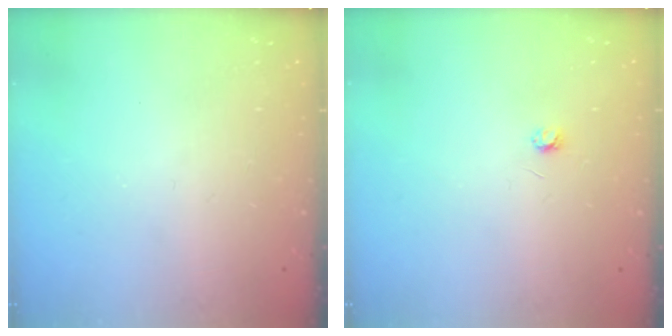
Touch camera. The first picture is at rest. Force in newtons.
{"total": 2.8, "press": 2.7, "slide": 0.3}